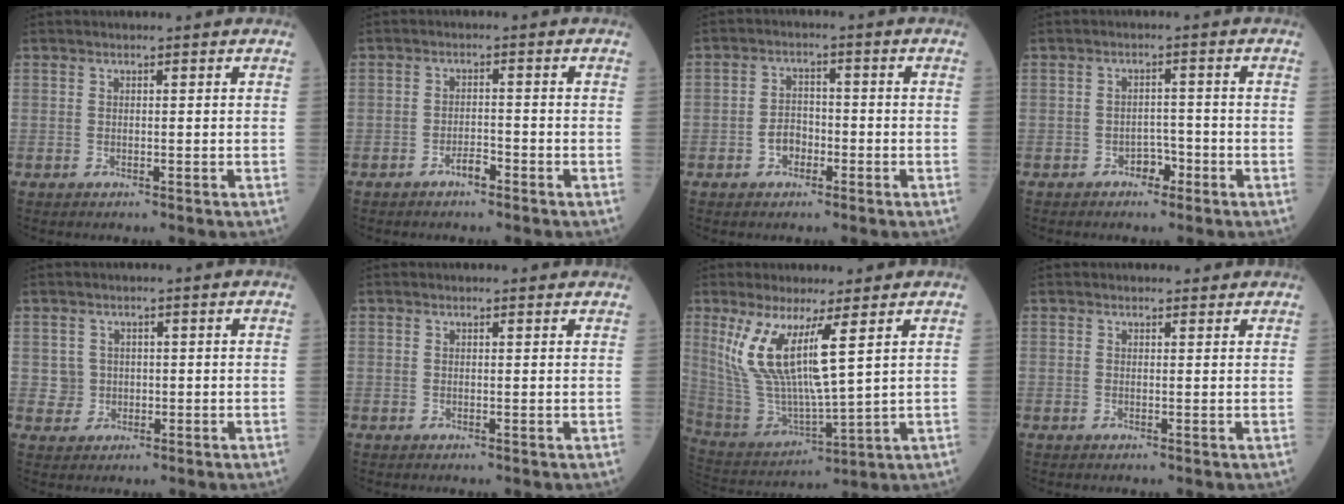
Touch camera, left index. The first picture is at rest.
{"total": 2.1, "force": [-1.5, 0.5, 1.4], "torque": [-0.024, 0.001, -0.027]}
{"total": 3.5, "force": [-1.5, 2.5, 2.1], "torque": [-0.040, 0.009, -0.028]}
{"total": 2.4, "force": [-1.5, 1.4, 1.2], "torque": [-0.013, 0.005, -0.024]}
{"total": 2.3, "force": [0.2, 2.3, 0.3], "torque": [-0.003, 0.004, 0.007]}
{"total": 1.6, "force": [1.5, 0.2, 0.5], "torque": [-0.015, 0.005, 0.013]}
{"total": 12.4, "force": [5.1, 1.6, 11.2], "torque": [-0.244, -0.012, 0.110]}
{"total": 1.5, "force": [1.3, 0.7, 0.1], "torque": [-0.004, 0.004, 0.012]}